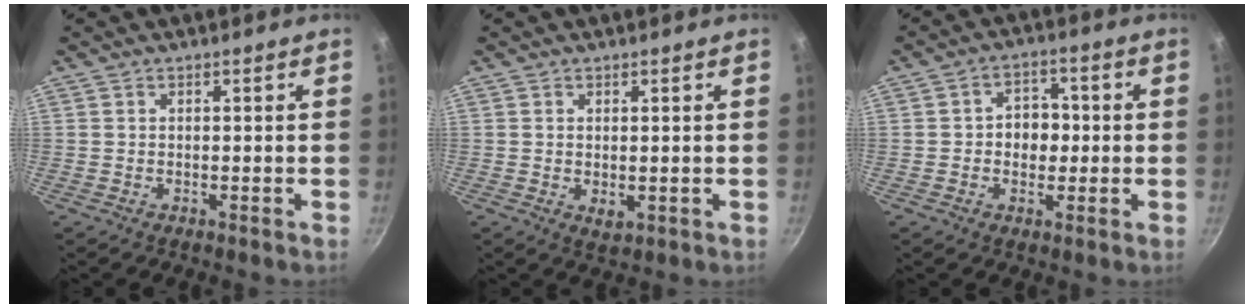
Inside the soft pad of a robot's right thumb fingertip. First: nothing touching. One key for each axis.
{"total": 2.3, "fx": 0.1, "fy": 1.3, "fz": 1.9, "tx": -0.030, "ty": -0.008, "tz": 0.004}
{"total": 6.2, "fx": -0.3, "fy": 4.9, "fz": 3.7, "tx": -0.017, "ty": 0.009, "tz": -0.009}